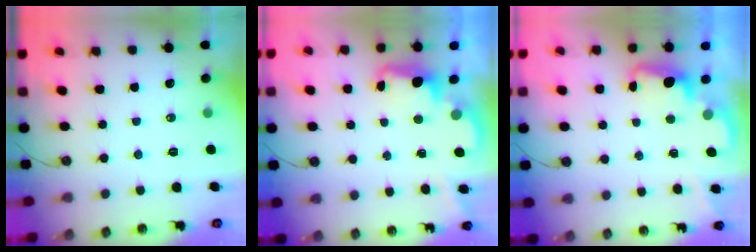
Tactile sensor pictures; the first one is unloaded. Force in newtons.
{"total": 2.5, "press": 2.5, "slide": 0.5}
{"total": 2.3, "press": 2.3, "slide": 0.6}